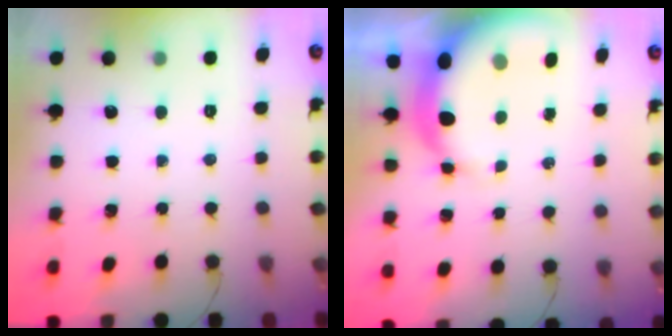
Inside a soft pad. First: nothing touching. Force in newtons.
{"total": 7.4, "press": 7.2, "slide": 1.7}